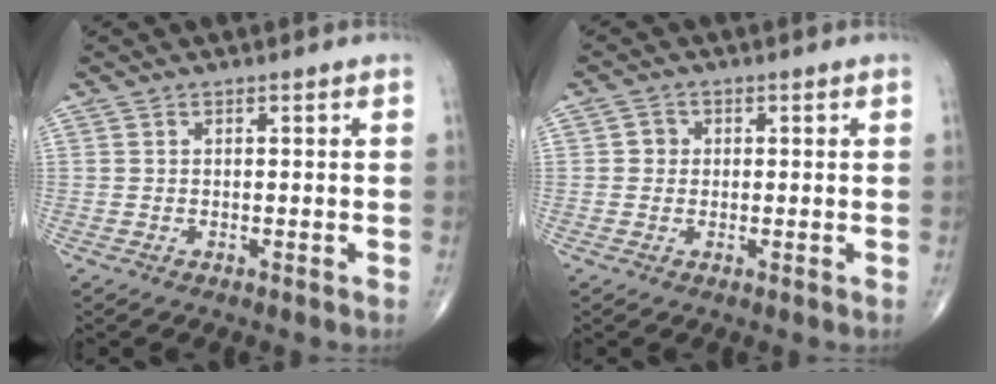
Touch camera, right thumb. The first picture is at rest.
{"total": 2.1, "force": [0.1, 2.0, 0.6], "torque": [0.002, 0.005, -0.002]}